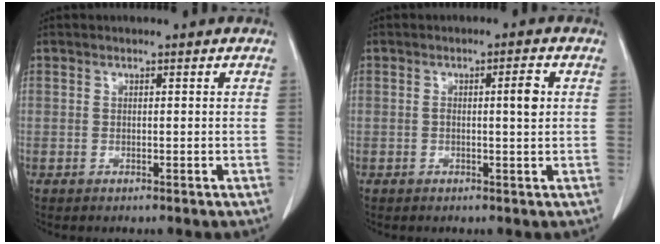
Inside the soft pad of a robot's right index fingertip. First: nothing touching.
{"total": 2.8, "force": [0.3, 0.2, 2.8], "torque": [-0.046, 0.003, 0.004]}